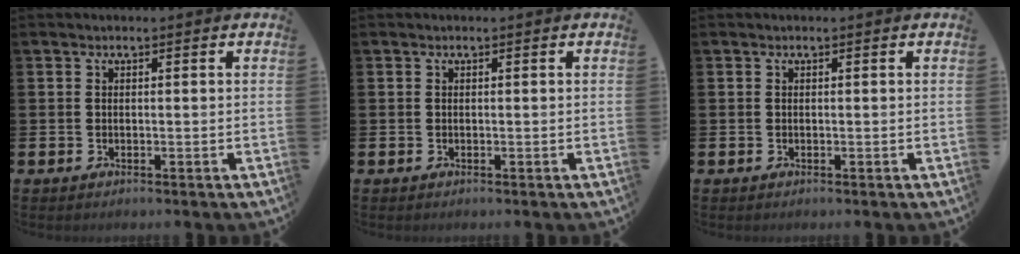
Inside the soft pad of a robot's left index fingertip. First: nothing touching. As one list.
[{"total": 0.0}, {"total": 0.0}]